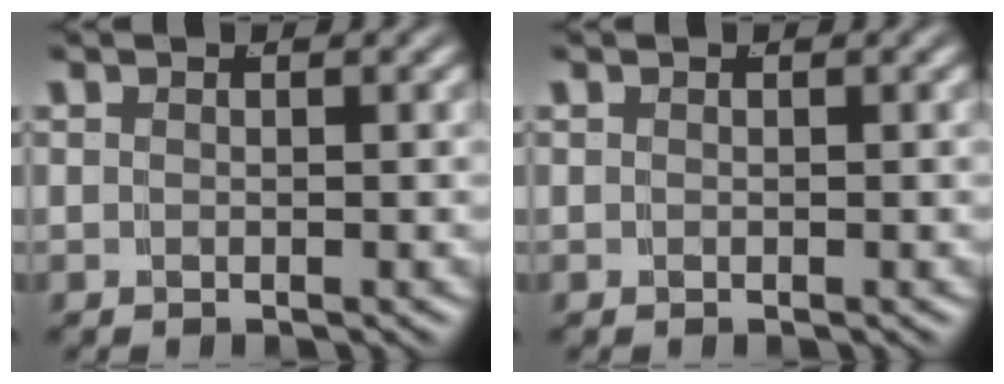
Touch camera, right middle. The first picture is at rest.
{"total": 0.0}